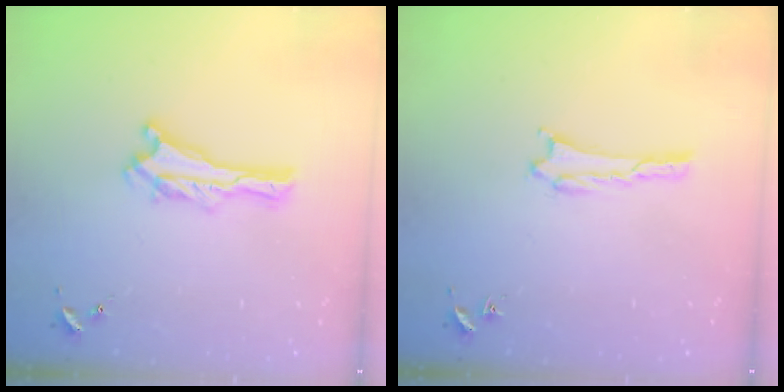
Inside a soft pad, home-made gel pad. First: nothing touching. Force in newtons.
{"total": 0.9, "press": 0.8, "slide": 0.1}